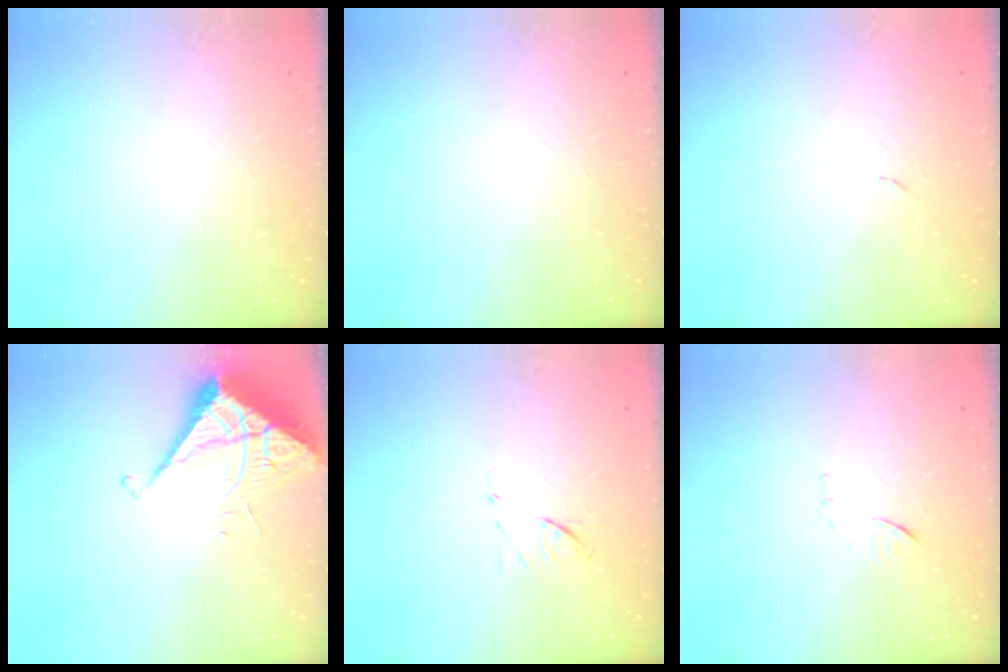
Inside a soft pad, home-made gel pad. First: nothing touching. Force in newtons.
{"total": 0.0}
{"total": 4.6, "press": 4.6, "slide": 0.6}
{"total": 7.0, "press": 7.0, "slide": 0.3}
{"total": 5.8, "press": 5.8, "slide": 0.8}
{"total": 6.9, "press": 6.9, "slide": 0.7}